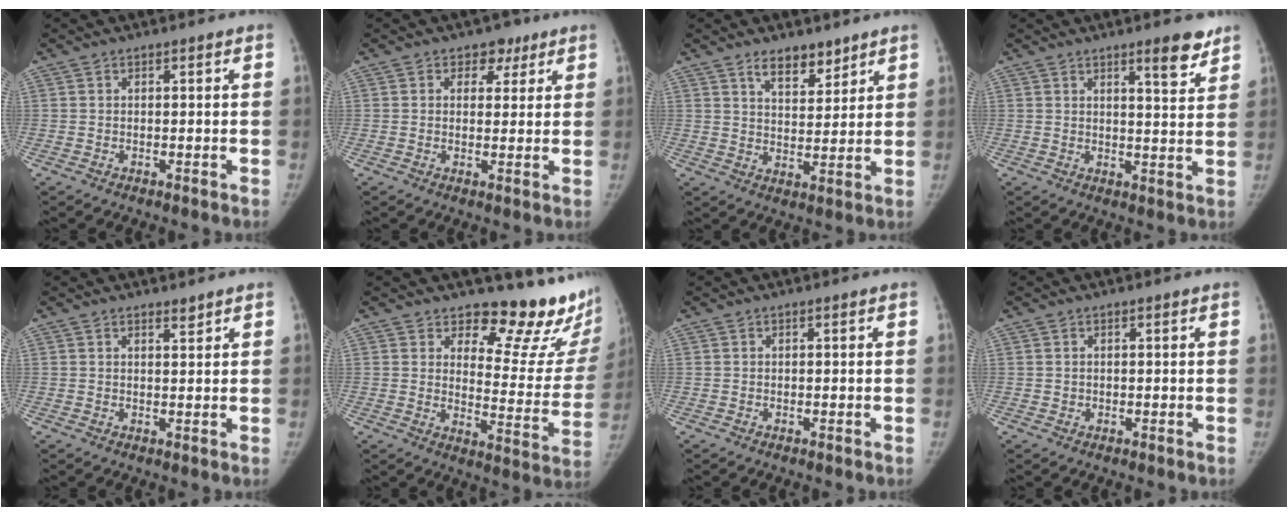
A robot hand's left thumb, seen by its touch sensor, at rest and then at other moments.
{"total": 4.1, "force": [2.2, 3.1, 1.4], "torque": [0.009, -0.007, 0.028]}
{"total": 6.6, "force": [4.9, 3.0, 3.3], "torque": [-0.026, -0.037, 0.084]}
{"total": 6.2, "force": [4.4, 1.3, 4.1], "torque": [-0.043, -0.031, 0.060]}
{"total": 1.2, "force": [1.1, 0.2, 0.5], "torque": [-0.003, -0.010, 0.019]}
{"total": 17.3, "force": [14.4, 6.2, 7.4], "torque": [-0.035, -0.143, 0.171]}
{"total": 0.0}
{"total": 0.0}